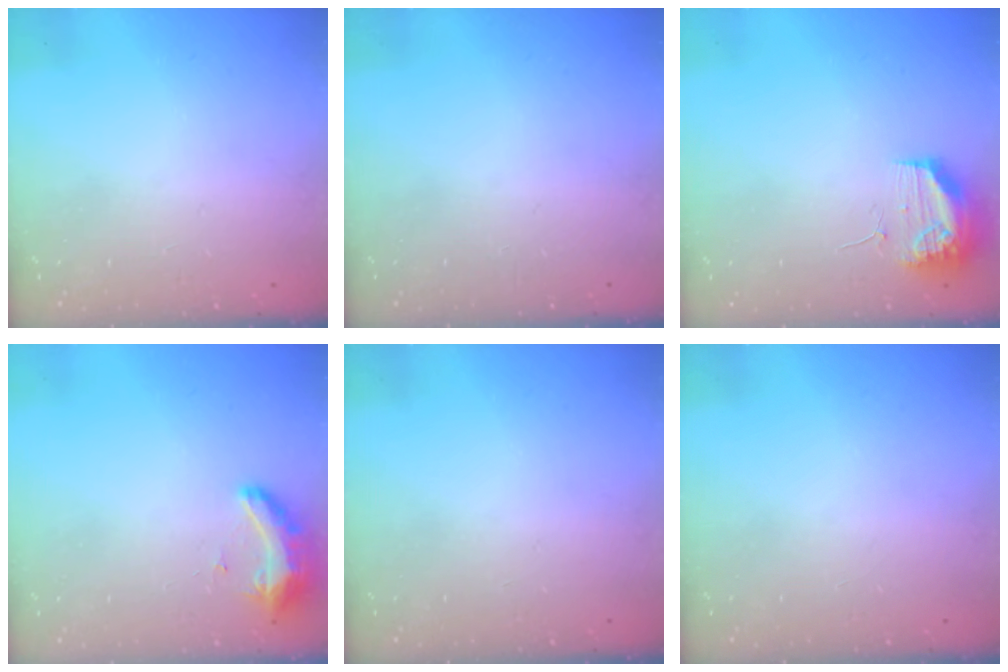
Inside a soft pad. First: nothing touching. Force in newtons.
{"total": 0.0}
{"total": 10.6, "press": 10.5, "slide": 1.3}
{"total": 16.2, "press": 11.0, "slide": 11.9}
{"total": 0.0}
{"total": 0.0}